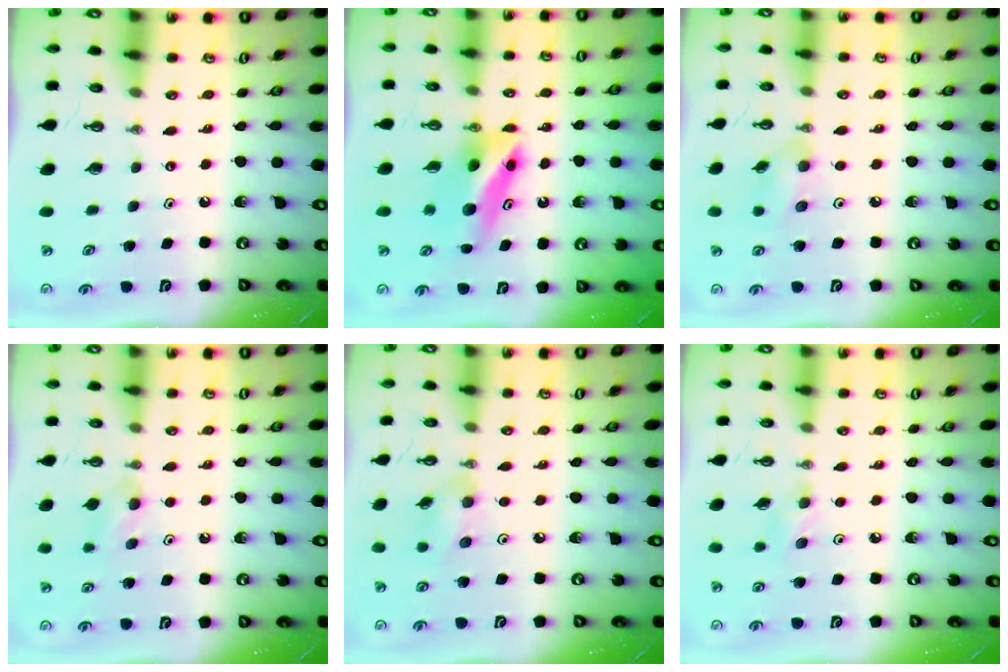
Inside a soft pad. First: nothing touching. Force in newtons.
{"total": 7.2, "press": 6.8, "slide": 2.2}
{"total": 5.7, "press": 5.7, "slide": 0.8}
{"total": 6.1, "press": 6.0, "slide": 1.4}
{"total": 5.7, "press": 5.7, "slide": 0.8}
{"total": 6.2, "press": 4.8, "slide": 3.9}